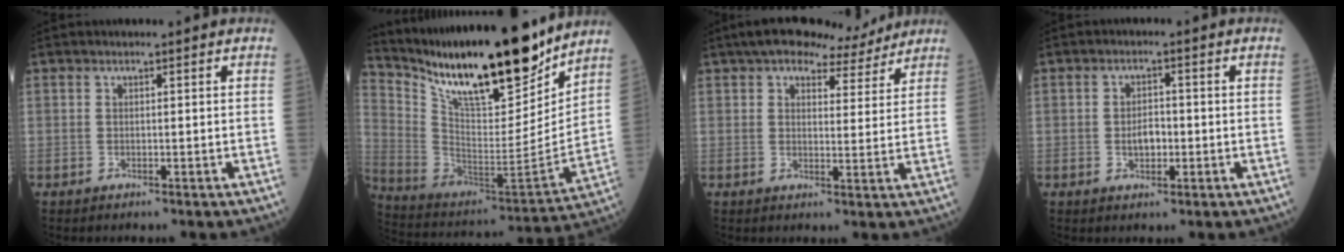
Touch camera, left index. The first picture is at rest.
{"total": 23.7, "force": [19.2, 4.4, 13.2], "torque": [-0.238, -0.030, 0.325]}
{"total": 9.5, "force": [8.1, 3.1, 3.9], "torque": [-0.053, 0.019, 0.106]}
{"total": 3.0, "force": [-0.6, 1.8, 2.4], "torque": [-0.041, 0.003, -0.010]}